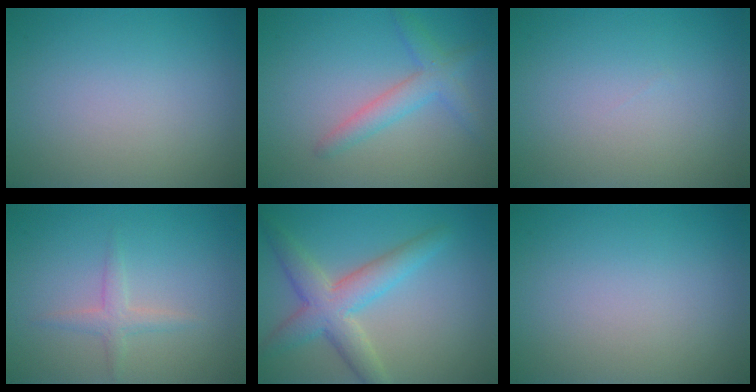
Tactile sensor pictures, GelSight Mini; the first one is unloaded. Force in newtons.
{"total": 2.9, "press": 2.9, "slide": 0.1}
{"total": 0.0}
{"total": 1.6, "press": 1.6, "slide": 0.1}
{"total": 5.1, "press": 5.1, "slide": 0.3}
{"total": 0.0}